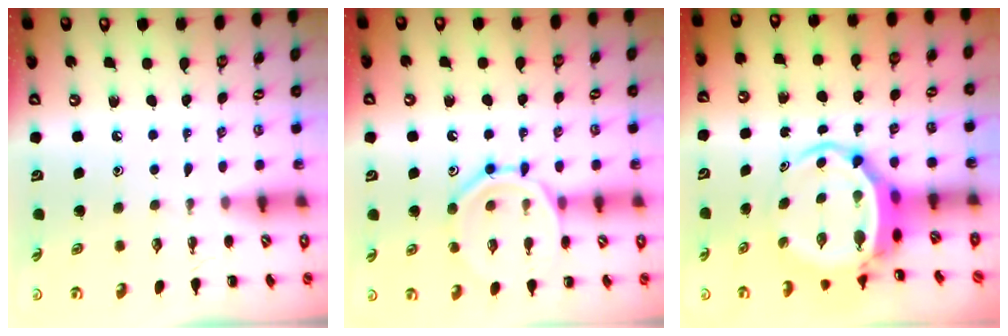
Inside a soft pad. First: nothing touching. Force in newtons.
{"total": 13.2, "press": 13.2, "slide": 0.9}
{"total": 6.4, "press": 6.2, "slide": 1.8}